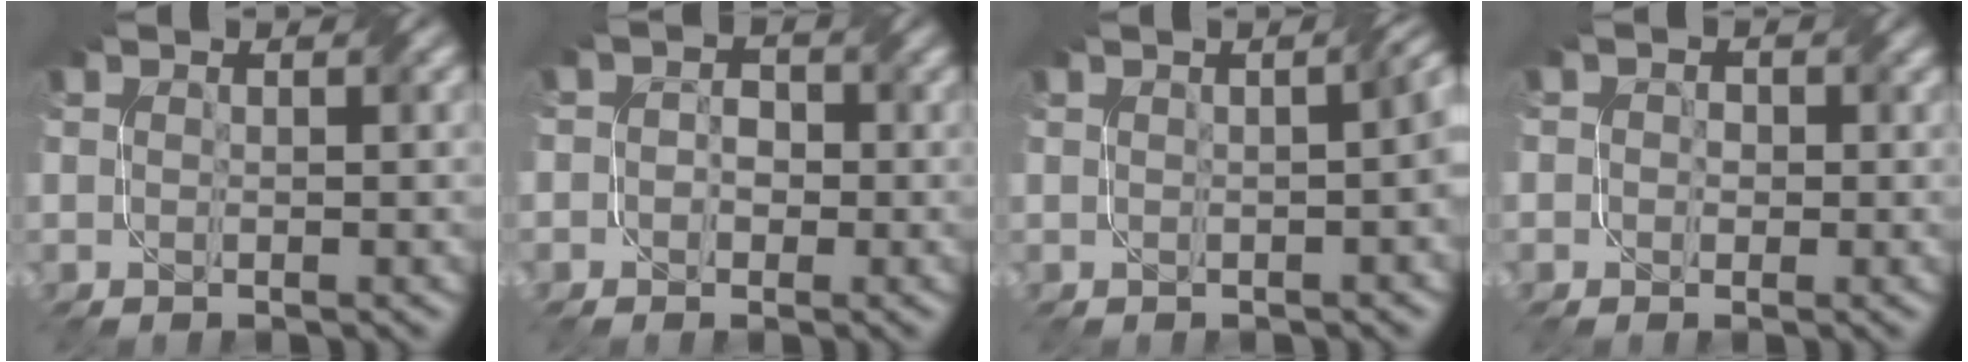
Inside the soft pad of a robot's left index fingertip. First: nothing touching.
{"total": 2.8, "force": [0.1, 2.6, 1.2], "torque": [0.005, 0.005, -0.025]}
{"total": 3.6, "force": [-0.1, 1.3, 3.4], "torque": [-0.023, 0.010, 0.004]}
{"total": 2.1, "force": [0.4, 1.9, 0.8], "torque": [0.000, 0.001, -0.010]}